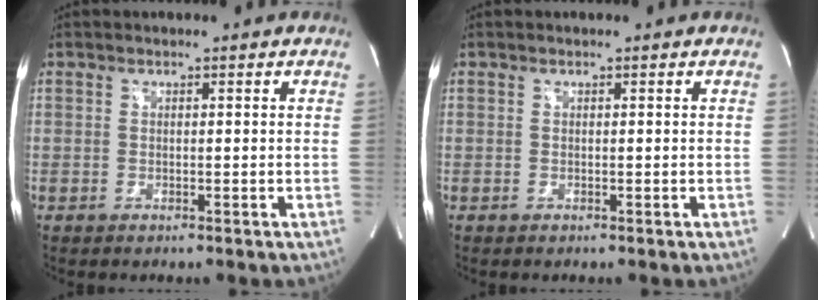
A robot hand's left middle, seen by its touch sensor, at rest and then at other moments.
{"total": 0.0}